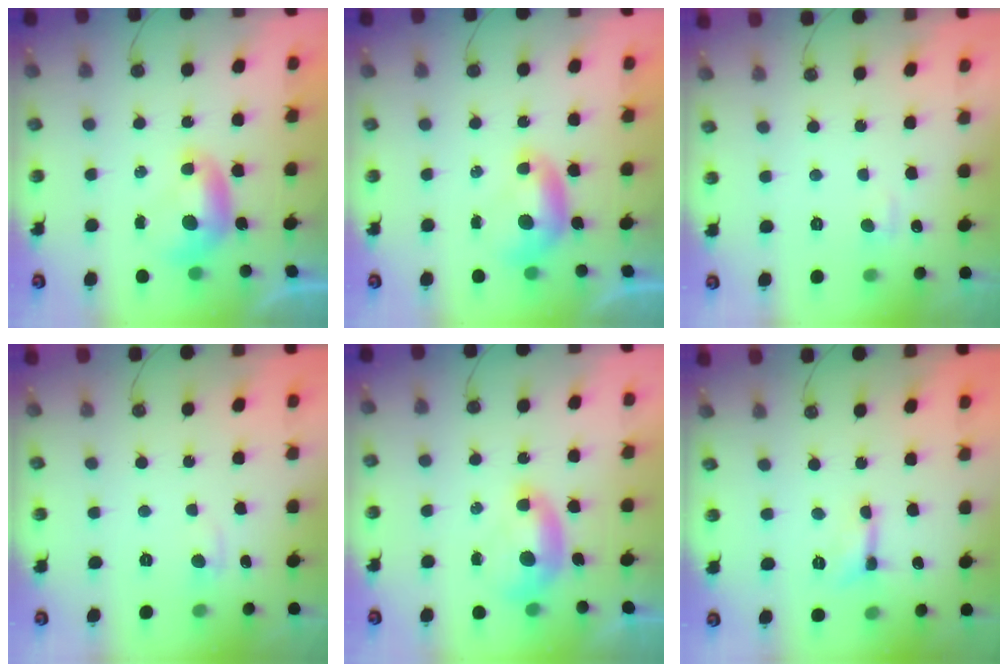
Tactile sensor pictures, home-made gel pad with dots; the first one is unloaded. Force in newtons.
{"total": 0.0}
{"total": 1.5, "press": 1.4, "slide": 0.5}
{"total": 0.9, "press": 0.3, "slide": 0.8}
{"total": 1.5, "press": 1.4, "slide": 0.6}
{"total": 1.1, "press": 1.1, "slide": 0.3}